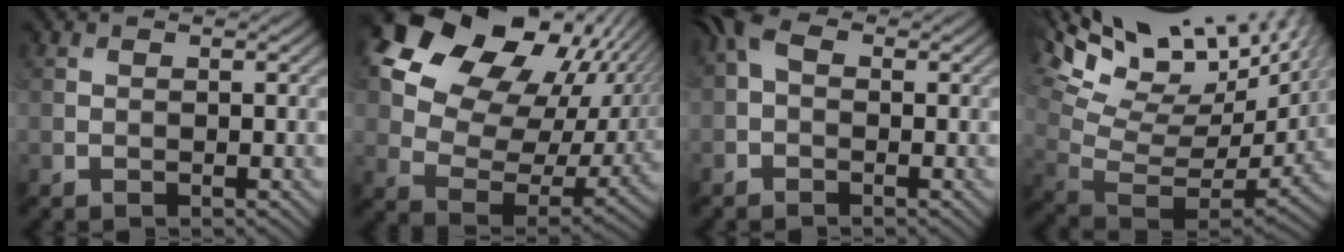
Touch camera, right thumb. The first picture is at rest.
{"total": 20.4, "force": [10.1, 13.7, 11.2], "torque": [-0.249, 0.044, 0.204]}
{"total": 3.6, "force": [0.2, 2.4, 2.7], "torque": [-0.060, 0.013, -0.011]}
{"total": 16.8, "force": [9.6, 6.6, 12.0], "torque": [-0.234, 0.039, 0.190]}